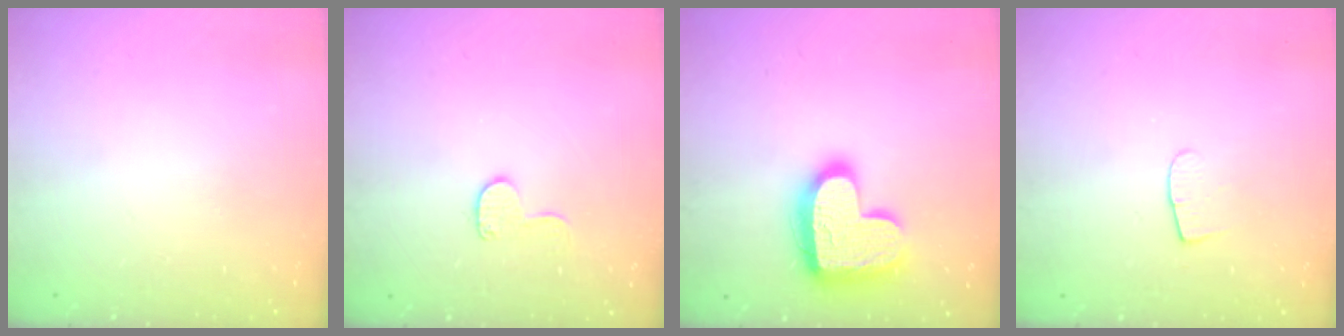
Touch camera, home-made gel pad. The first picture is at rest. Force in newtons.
{"total": 8.4, "press": 8.4, "slide": 0.5}
{"total": 19.4, "press": 19.3, "slide": 1.4}
{"total": 5.2, "press": 5.2, "slide": 0.6}